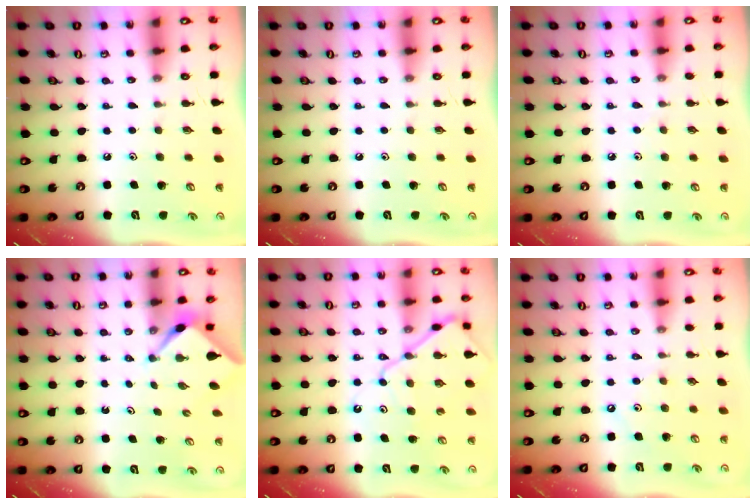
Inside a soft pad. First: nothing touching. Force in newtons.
{"total": 0.0}
{"total": 2.9, "press": 2.8, "slide": 0.4}
{"total": 2.2, "press": 2.2, "slide": 0.2}
{"total": 12.4, "press": 12.3, "slide": 1.2}
{"total": 2.7, "press": 2.6, "slide": 0.5}